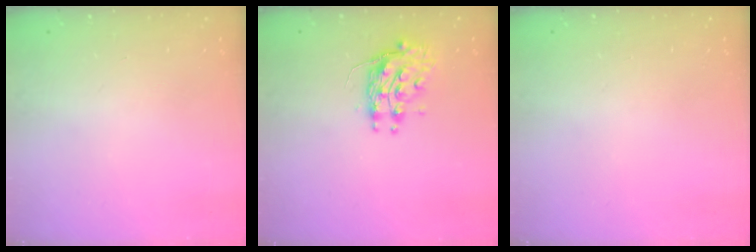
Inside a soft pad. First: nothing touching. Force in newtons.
{"total": 9.6, "press": 9.6, "slide": 0.7}
{"total": 0.0}